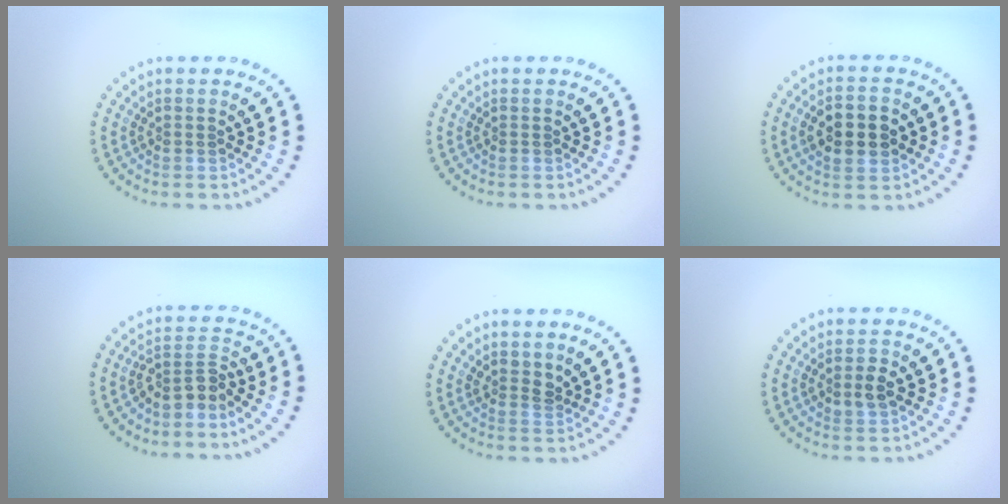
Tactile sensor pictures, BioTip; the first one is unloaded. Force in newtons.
{"total": 0.0}
{"total": 4.5, "press": 4.5, "slide": 0.1}
{"total": 2.8, "press": 2.0, "slide": 2.0}
{"total": 1.4, "press": 1.1, "slide": 0.8}
{"total": 2.0, "press": 2.0, "slide": 0.1}